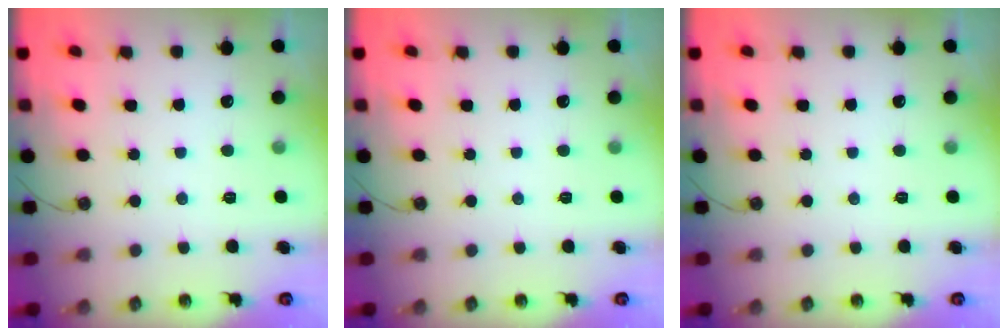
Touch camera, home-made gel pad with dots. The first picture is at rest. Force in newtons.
{"total": 0.0}
{"total": 0.0}